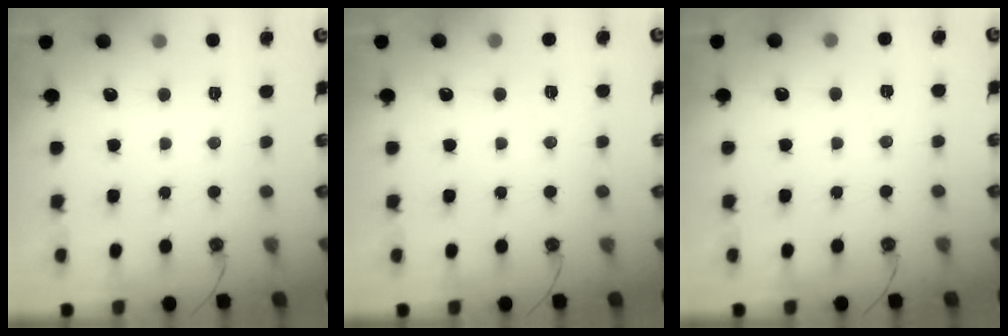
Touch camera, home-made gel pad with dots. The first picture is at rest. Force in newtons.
{"total": 5.2, "press": 2.9, "slide": 4.2}
{"total": 4.9, "press": 2.3, "slide": 4.3}